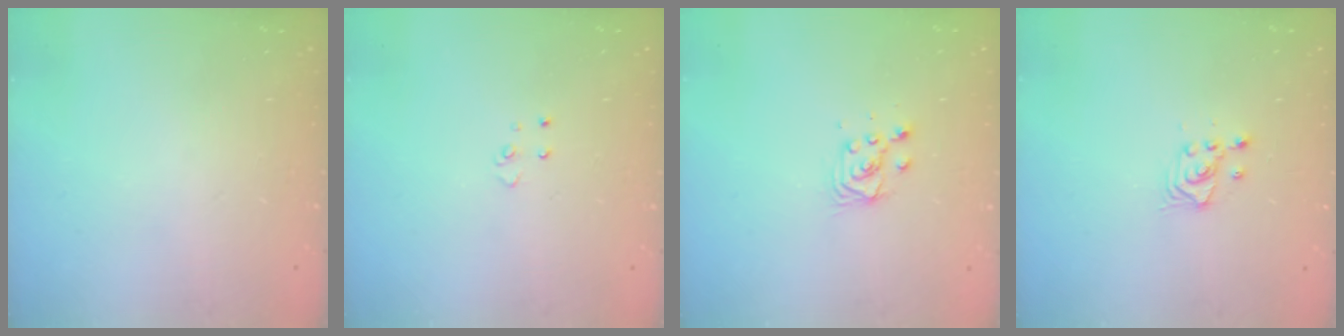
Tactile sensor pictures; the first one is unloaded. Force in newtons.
{"total": 3.9, "press": 3.9, "slide": 0.3}
{"total": 3.7, "press": 3.7, "slide": 0.3}
{"total": 3.4, "press": 3.4, "slide": 0.4}